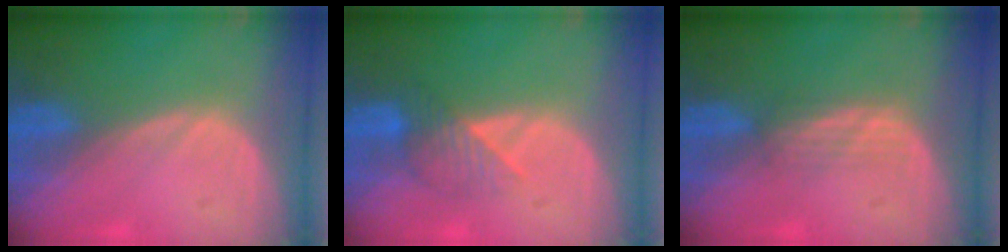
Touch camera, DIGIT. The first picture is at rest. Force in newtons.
{"total": 3.9, "press": 3.7, "slide": 1.4}
{"total": 2.1, "press": 2.1, "slide": 0.3}